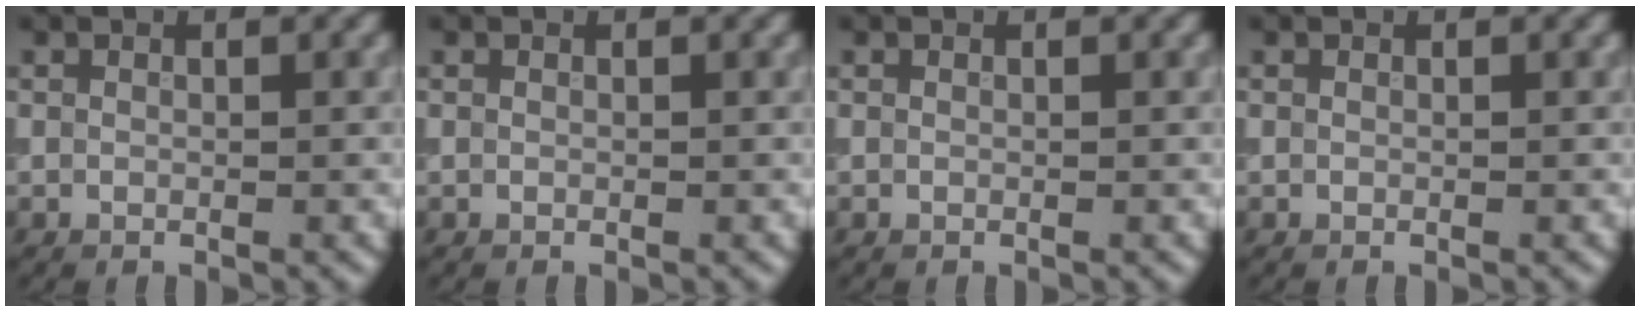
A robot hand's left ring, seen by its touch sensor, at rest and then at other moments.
{"total": 0.0}
{"total": 0.0}
{"total": 0.0}